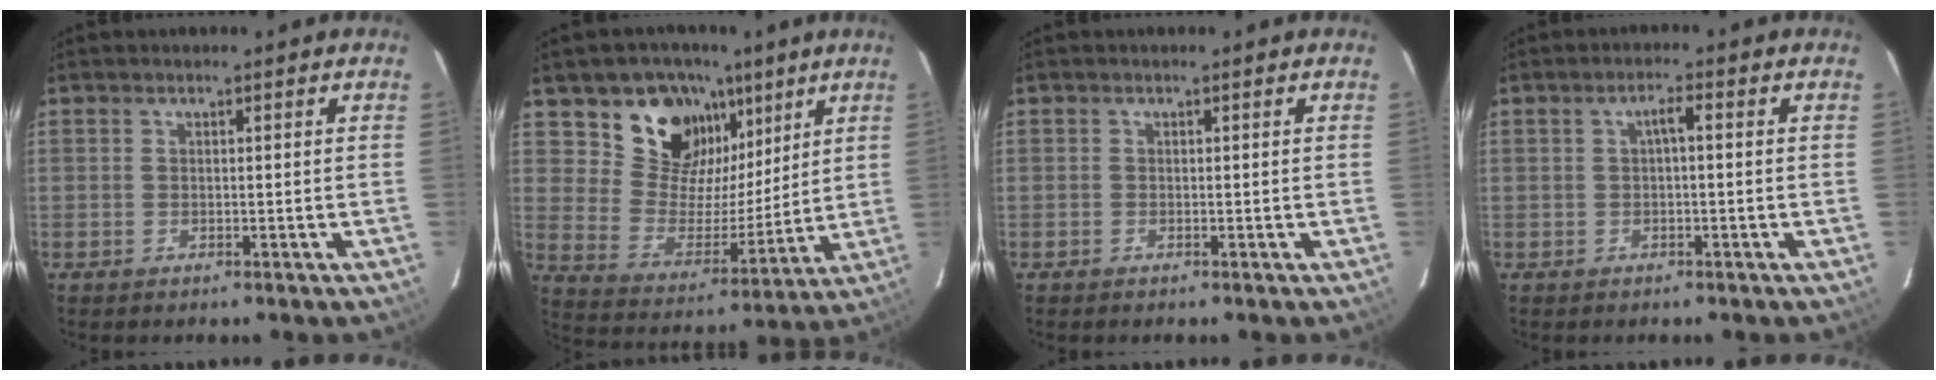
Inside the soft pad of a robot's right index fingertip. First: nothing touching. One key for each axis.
{"total": 16.3, "fx": 9.9, "fy": 11.3, "fz": 6.2, "tx": -0.123, "ty": 0.002, "tz": 0.186}
{"total": 0.0}
{"total": 1.9, "fx": 0.0, "fy": 0.4, "fz": 1.9, "tx": -0.037, "ty": 0.009, "tz": 0.002}